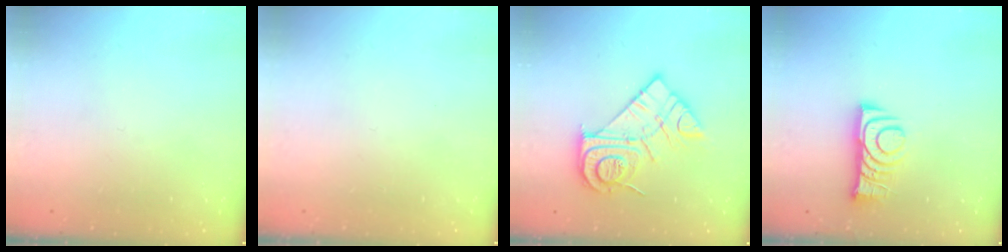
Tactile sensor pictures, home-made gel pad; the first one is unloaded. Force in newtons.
{"total": 1.5, "press": 1.5, "slide": 0.1}
{"total": 16.1, "press": 16.0, "slide": 1.1}
{"total": 9.0, "press": 8.9, "slide": 0.9}